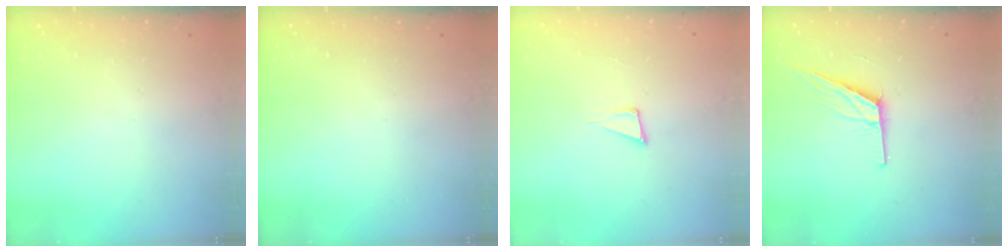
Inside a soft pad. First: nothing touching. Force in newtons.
{"total": 0.0}
{"total": 3.9, "press": 2.4, "slide": 3.1}
{"total": 10.8, "press": 10.4, "slide": 2.7}